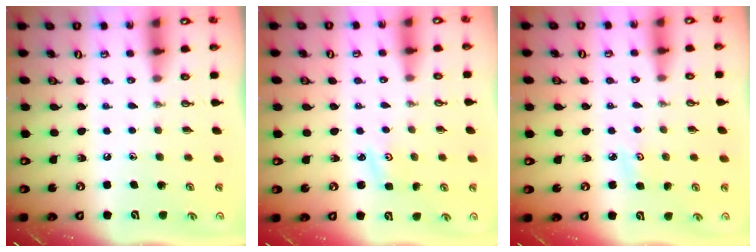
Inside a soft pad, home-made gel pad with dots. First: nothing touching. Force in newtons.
{"total": 2.0, "press": 2.0, "slide": 0.3}
{"total": 3.3, "press": 3.3, "slide": 0.3}